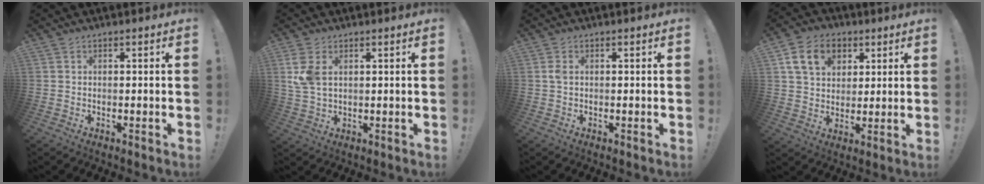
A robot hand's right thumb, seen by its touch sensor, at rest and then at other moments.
{"total": 6.6, "force": [2.4, 4.0, 4.7], "torque": [-0.093, -0.007, 0.045]}
{"total": 1.7, "force": [0.4, 1.0, 1.3], "torque": [-0.024, 0.004, 0.004]}
{"total": 13.4, "force": [5.7, 10.1, 6.7], "torque": [-0.097, -0.015, 0.111]}